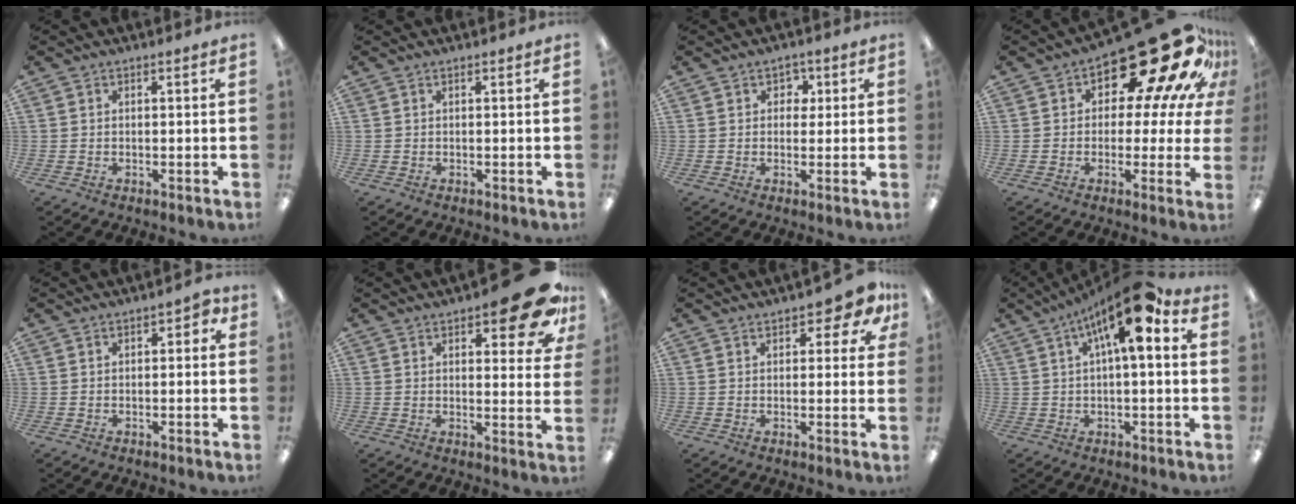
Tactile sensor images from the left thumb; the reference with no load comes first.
{"total": 0.0}
{"total": 3.0, "force": [0.8, 2.7, 1.0], "torque": [-0.010, 0.002, 0.009]}
{"total": 23.2, "force": [13.2, 9.9, 16.4], "torque": [-0.212, -0.093, 0.218]}
{"total": 2.0, "force": [-0.6, 1.4, 1.3], "torque": [-0.015, 0.003, -0.014]}
{"total": 14.0, "force": [8.3, 5.2, 10.0], "torque": [-0.123, -0.045, 0.135]}
{"total": 4.8, "force": [2.8, 2.5, 3.0], "torque": [-0.032, -0.007, 0.046]}
{"total": 14.4, "force": [5.8, 4.1, 12.5], "torque": [-0.195, -0.022, 0.093]}